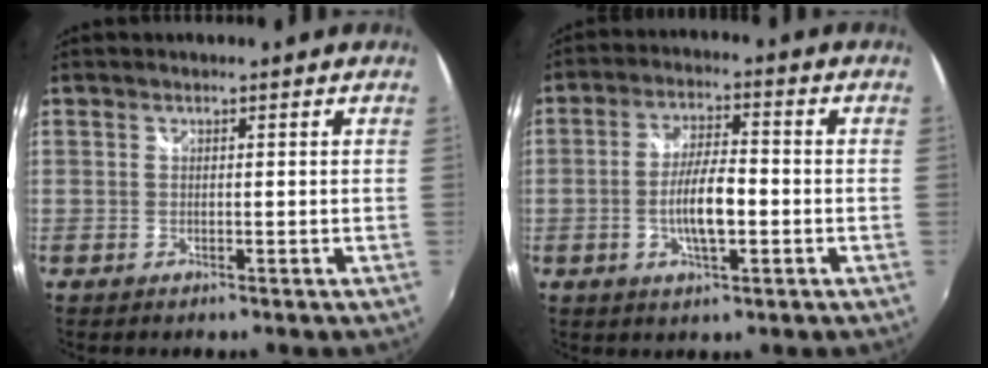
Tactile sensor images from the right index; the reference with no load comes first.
{"total": 8.0, "force": [-1.9, 2.4, 7.4], "torque": [-0.142, 0.001, -0.033]}